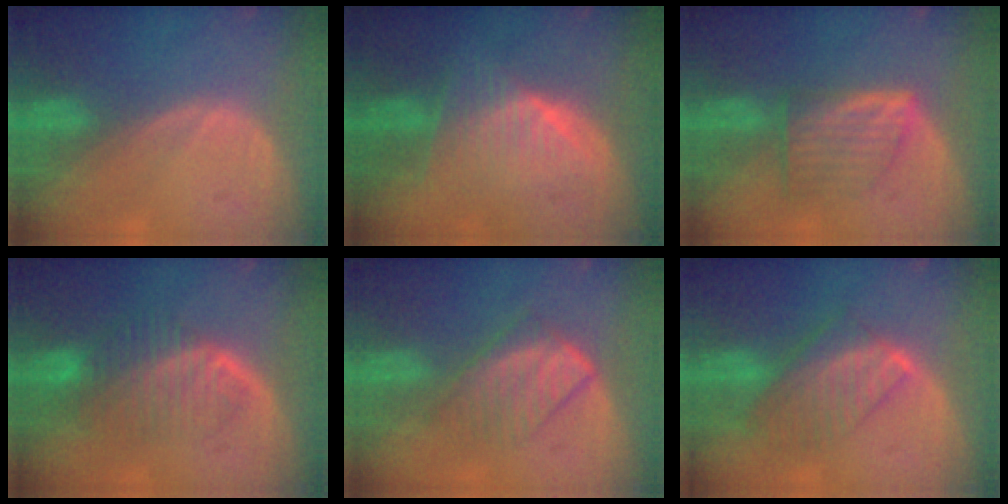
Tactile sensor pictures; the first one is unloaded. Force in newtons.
{"total": 6.9, "press": 6.3, "slide": 2.7}
{"total": 6.6, "press": 6.1, "slide": 2.5}
{"total": 7.4, "press": 6.8, "slide": 3.0}
{"total": 6.5, "press": 5.9, "slide": 2.8}
{"total": 8.1, "press": 7.1, "slide": 3.9}